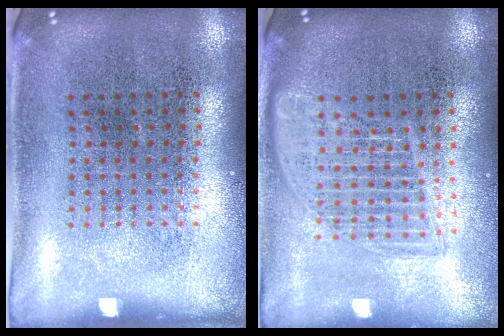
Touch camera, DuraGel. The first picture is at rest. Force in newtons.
{"total": 1.7, "press": 1.5, "slide": 0.8}